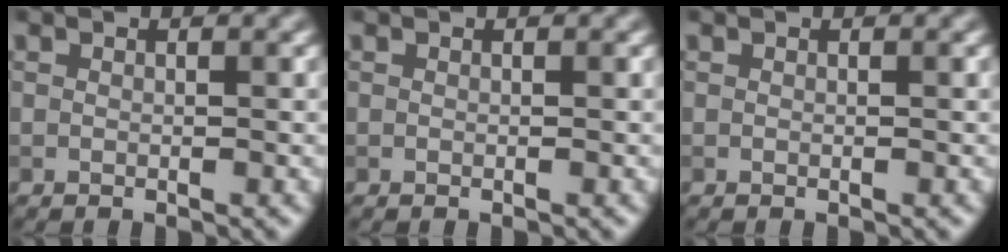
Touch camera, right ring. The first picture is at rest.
{"total": 0.0}
{"total": 0.0}